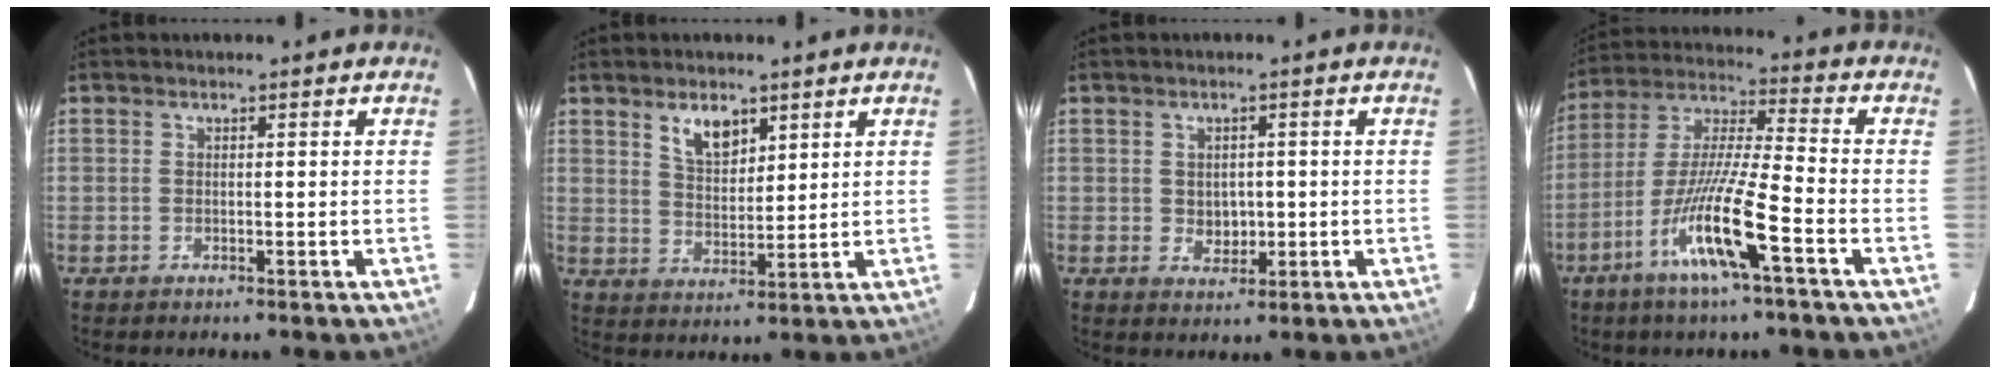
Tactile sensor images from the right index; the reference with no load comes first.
{"total": 6.2, "force": [3.8, 3.1, 3.8], "torque": [-0.064, 0.004, 0.073]}
{"total": 3.4, "force": [-0.1, 2.9, 1.6], "torque": [-0.027, 0.003, 0.006]}
{"total": 13.8, "force": [-6.9, 0.8, 12.0], "torque": [-0.243, -0.010, -0.138]}